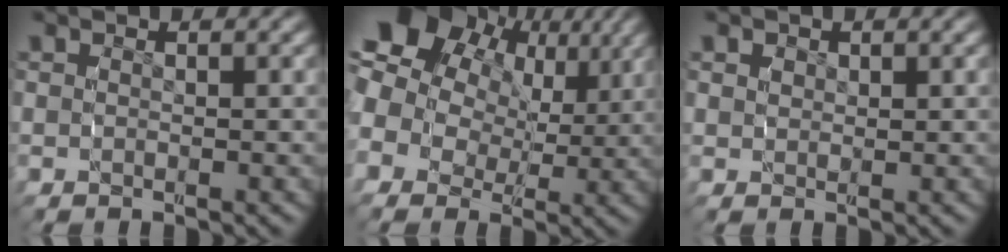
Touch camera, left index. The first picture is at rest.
{"total": 15.0, "force": [4.7, 11.7, 8.3], "torque": [-0.158, 0.024, 0.049]}
{"total": 1.0, "force": [0.5, 0.8, 0.3], "torque": [-0.003, -0.002, 0.014]}